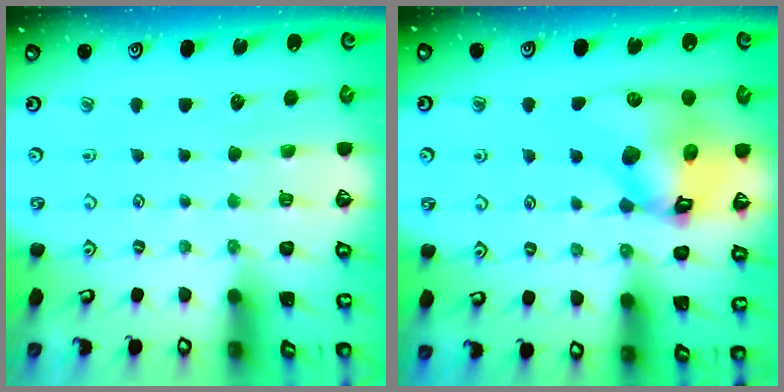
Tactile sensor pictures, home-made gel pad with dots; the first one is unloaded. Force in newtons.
{"total": 18.1, "press": 17.9, "slide": 2.5}